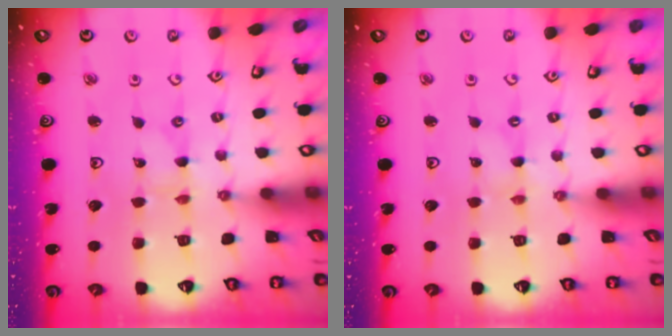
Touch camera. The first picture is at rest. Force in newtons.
{"total": 0.0}